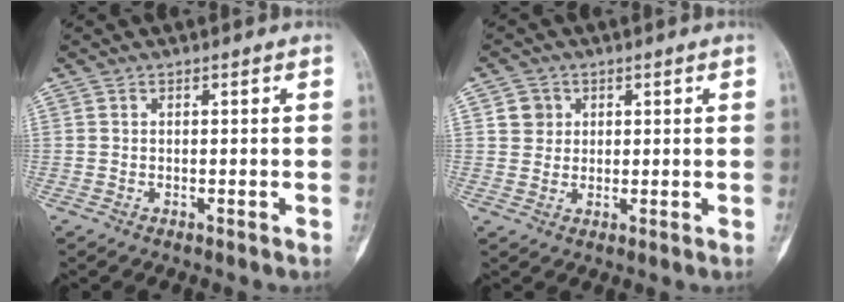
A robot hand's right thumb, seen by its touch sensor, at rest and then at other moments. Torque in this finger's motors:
{"motor_torque": [0.52, 0.70, 0.34, -0.21, -0.02]}